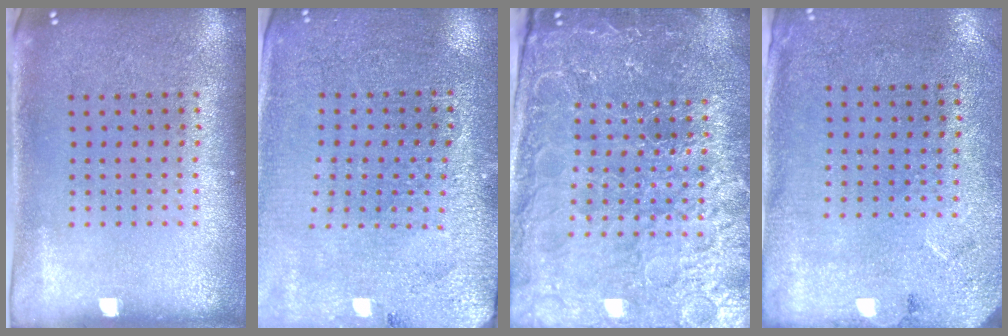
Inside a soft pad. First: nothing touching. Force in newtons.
{"total": 2.8, "press": 2.8, "slide": 0.2}
{"total": 5.0, "press": 4.6, "slide": 1.8}
{"total": 2.7, "press": 2.2, "slide": 1.6}